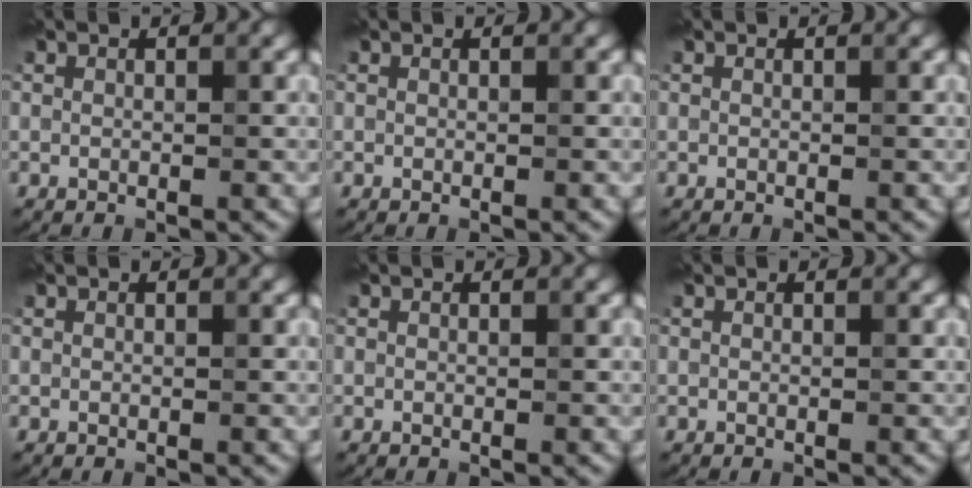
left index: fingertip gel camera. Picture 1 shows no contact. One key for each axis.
{"total": 0.0}
{"total": 0.0}
{"total": 0.0}
{"total": 0.0}
{"total": 0.0}